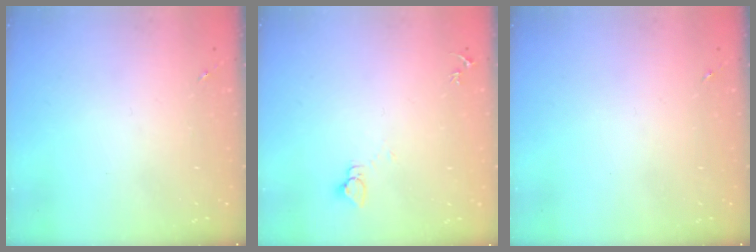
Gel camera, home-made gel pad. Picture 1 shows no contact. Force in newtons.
{"total": 2.7, "press": 2.7, "slide": 0.2}
{"total": 0.0}